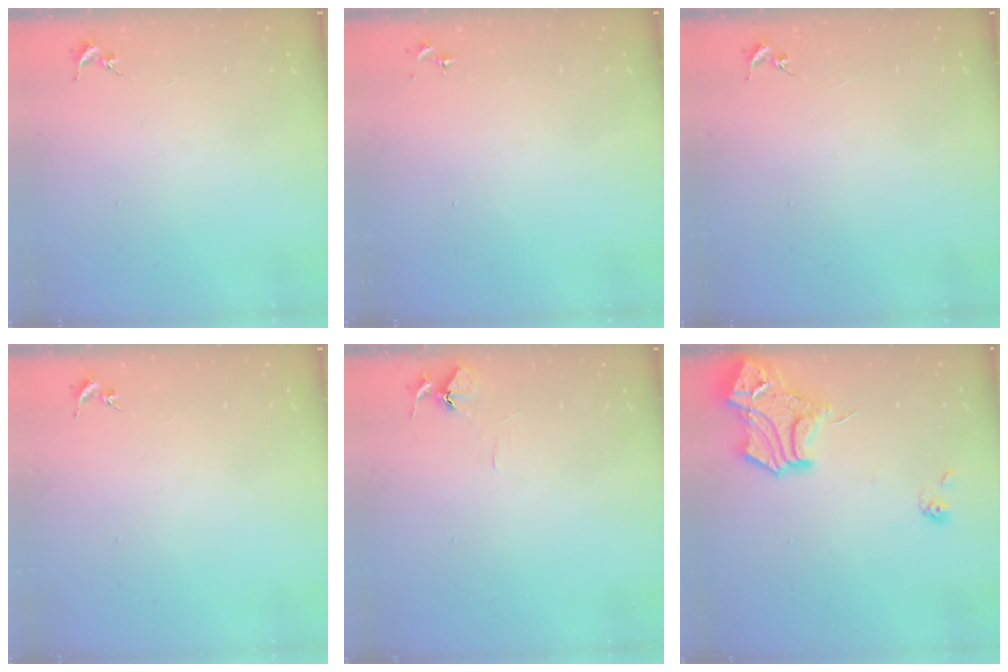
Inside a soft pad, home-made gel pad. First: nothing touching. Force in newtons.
{"total": 0.0}
{"total": 0.0}
{"total": 0.0}
{"total": 5.8, "press": 5.8, "slide": 0.6}
{"total": 15.5, "press": 15.4, "slide": 1.4}